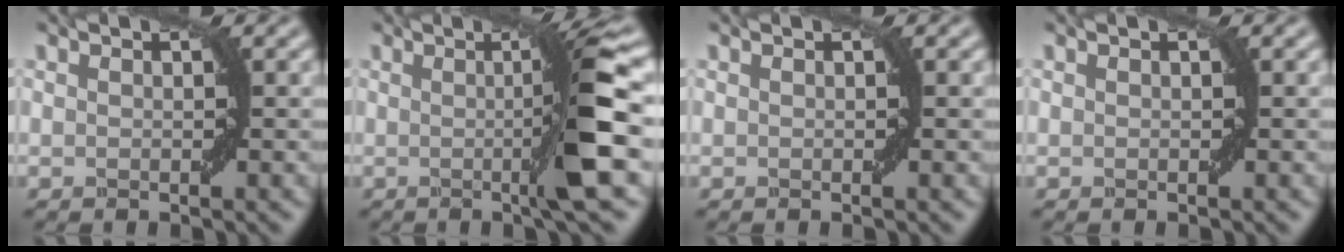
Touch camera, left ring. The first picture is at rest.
{"total": 6.1, "force": [-0.1, 0.4, 6.1], "torque": [-0.090, 0.001, -0.003]}
{"total": 0.0}
{"total": 0.0}